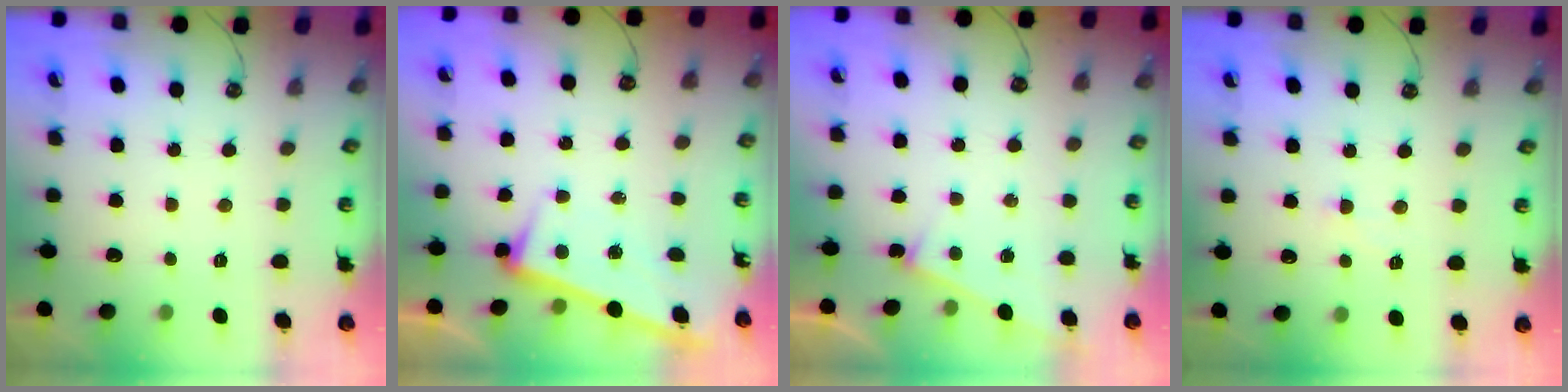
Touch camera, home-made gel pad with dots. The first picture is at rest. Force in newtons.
{"total": 3.4, "press": 3.2, "slide": 1.2}
{"total": 6.7, "press": 6.7, "slide": 0.2}
{"total": 1.7, "press": 1.6, "slide": 0.5}